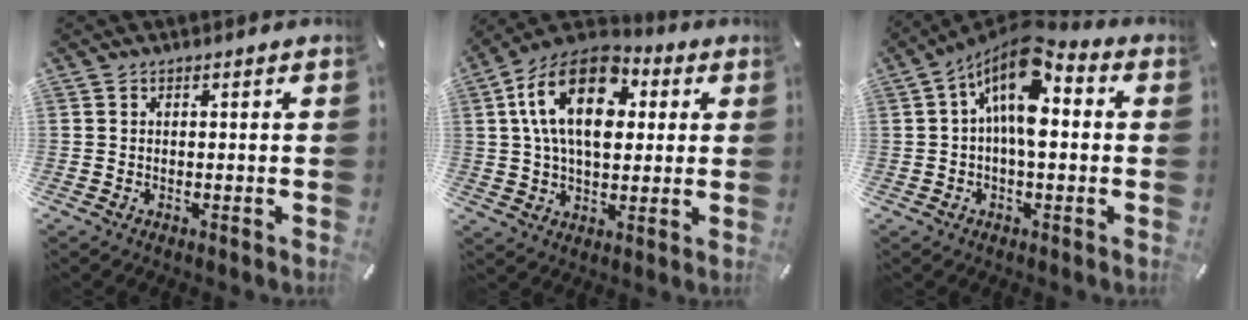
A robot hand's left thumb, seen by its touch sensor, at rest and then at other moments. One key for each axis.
{"total": 18.2, "fx": 5.2, "fy": 11.7, "fz": 12.9, "tx": -0.241, "ty": -0.006, "tz": 0.089}
{"total": 12.6, "fx": 2.9, "fy": 6.3, "fz": 10.6, "tx": -0.177, "ty": -0.026, "tz": 0.049}